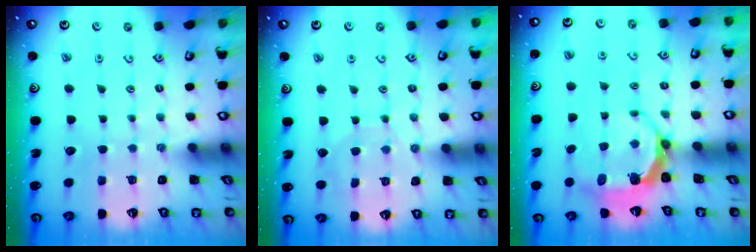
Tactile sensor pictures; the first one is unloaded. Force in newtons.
{"total": 5.0, "press": 5.0, "slide": 0.6}
{"total": 6.8, "press": 5.7, "slide": 3.8}